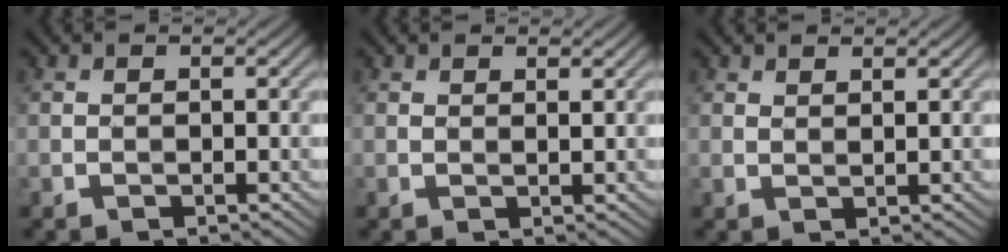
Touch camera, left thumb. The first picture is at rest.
{"total": 1.6, "force": [1.2, 0.6, 0.9], "torque": [-0.011, -0.001, 0.025]}
{"total": 1.8, "force": [1.5, 0.5, 0.9], "torque": [-0.011, -0.001, 0.031]}